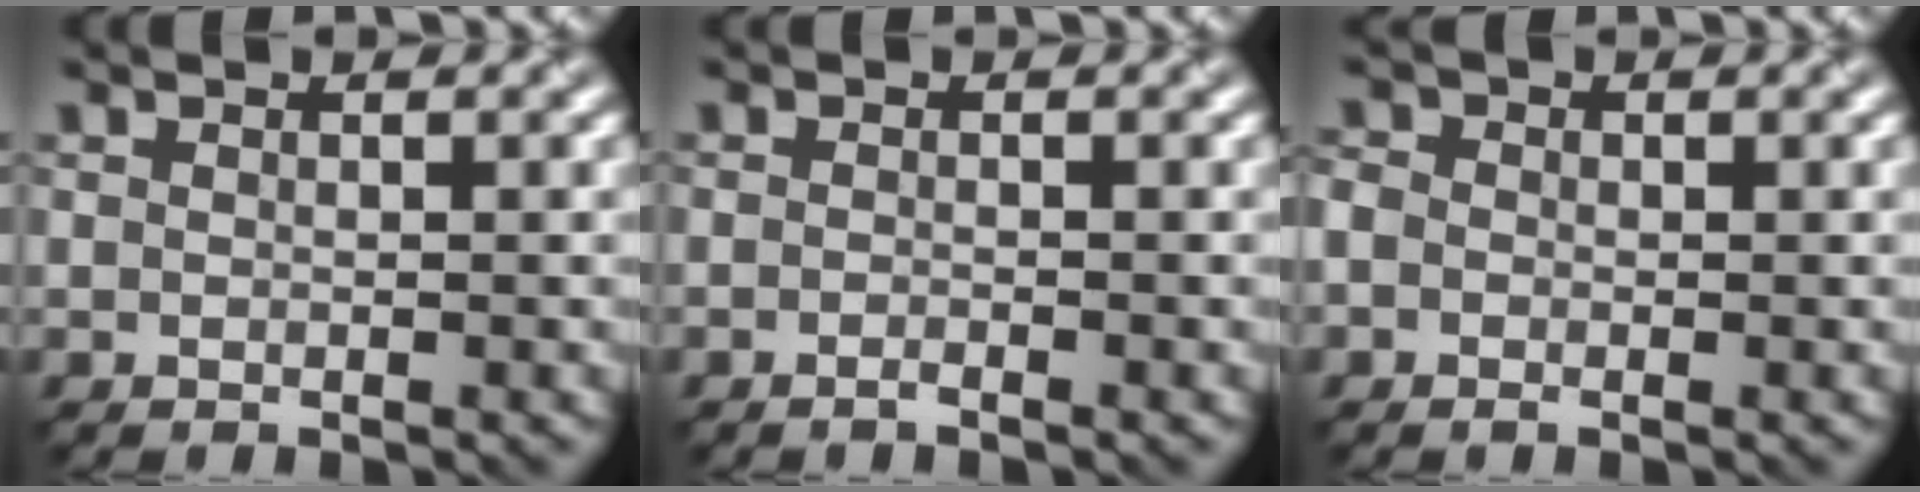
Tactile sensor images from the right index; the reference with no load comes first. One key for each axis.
{"total": 0.7, "fx": -0.5, "fy": 0.1, "fz": 0.4, "tx": -0.006, "ty": 0.000, "tz": -0.010}
{"total": 1.5, "fx": -0.4, "fy": 1.3, "fz": 0.7, "tx": -0.011, "ty": 0.001, "tz": -0.013}